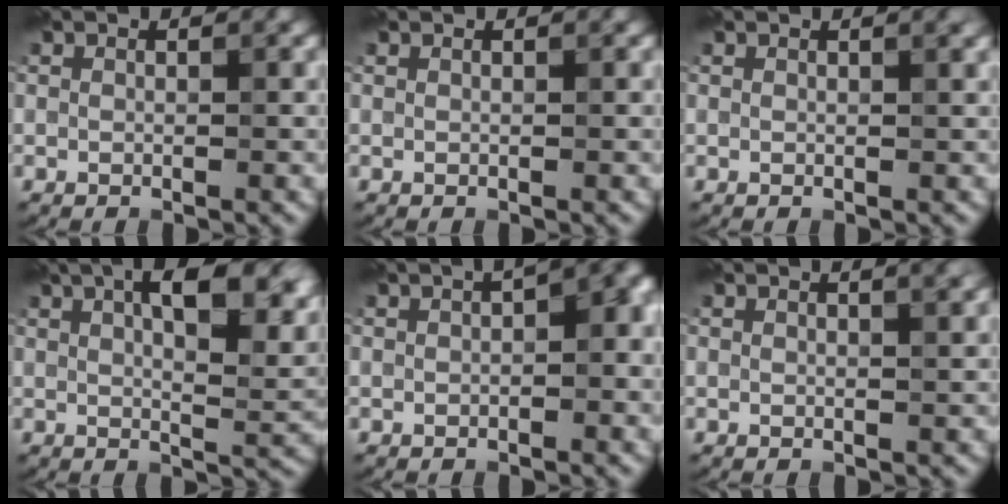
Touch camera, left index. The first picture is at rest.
{"total": 0.0}
{"total": 1.4, "force": [0.8, 0.5, 1.0], "torque": [-0.006, 0.002, 0.006]}
{"total": 12.6, "force": [5.6, 4.9, 10.1], "torque": [-0.118, 0.024, 0.075]}
{"total": 6.0, "force": [1.1, 2.5, 5.3], "torque": [-0.039, 0.027, 0.011]}
{"total": 3.0, "force": [1.9, 1.2, 2.1], "torque": [-0.006, 0.013, 0.000]}